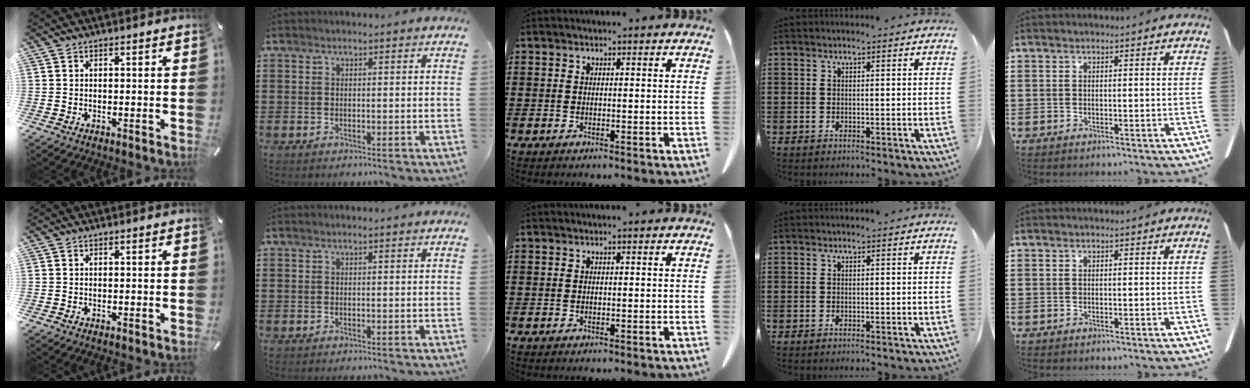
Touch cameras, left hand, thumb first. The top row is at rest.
{}